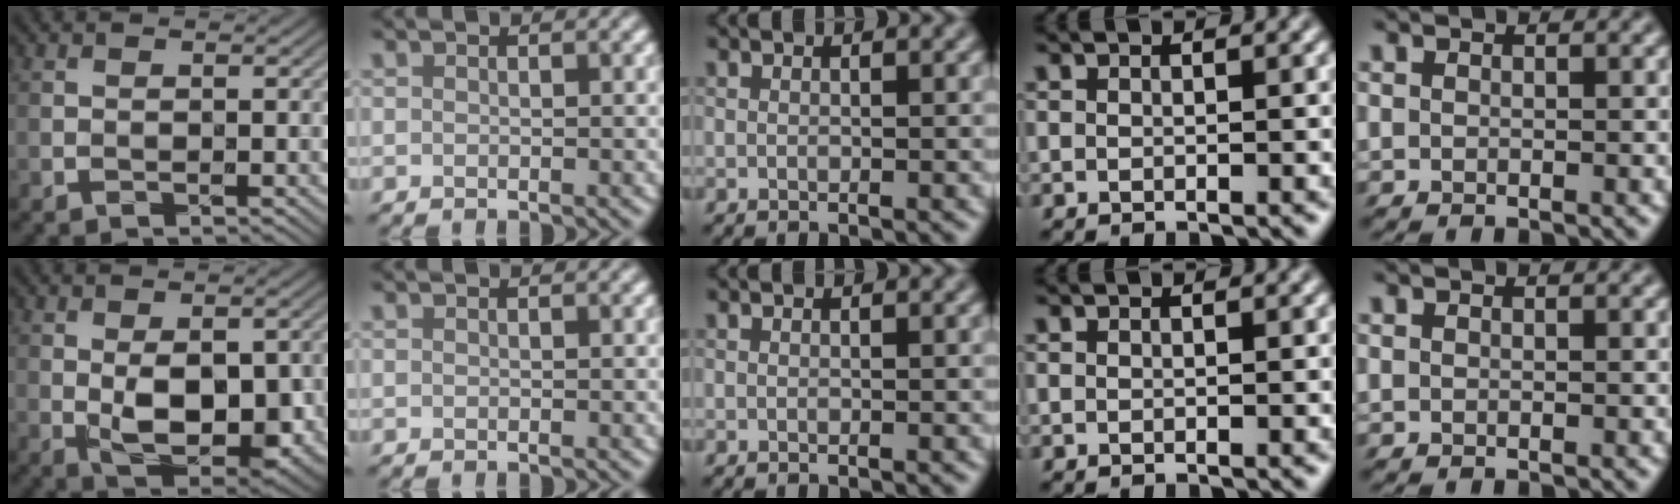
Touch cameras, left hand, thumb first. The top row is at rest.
{"thumb": {"total": 7.4, "force": [-0.4, 3.8, 6.3], "torque": [-0.117, -0.018, 0.008]}}